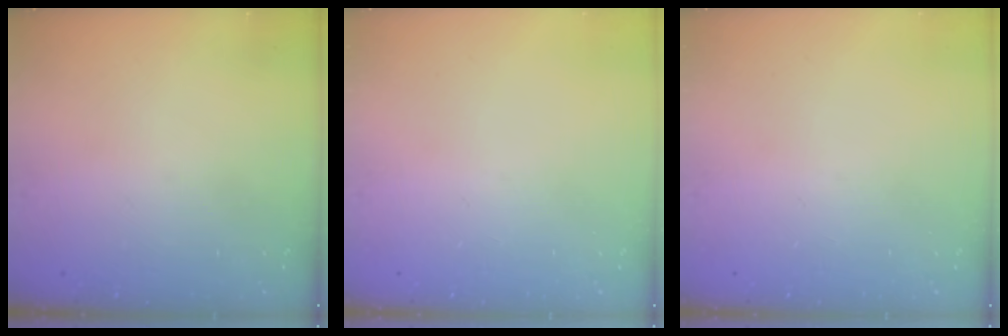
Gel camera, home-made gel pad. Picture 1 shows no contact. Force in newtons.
{"total": 0.0}
{"total": 0.0}